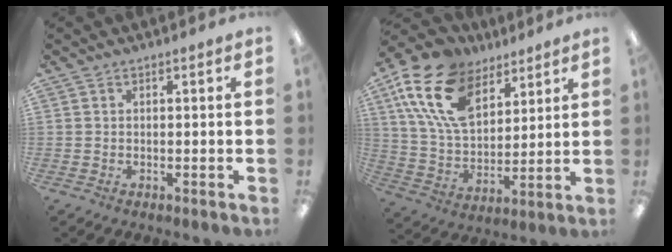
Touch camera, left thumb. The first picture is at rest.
{"total": 18.4, "force": [10.2, 10.9, 10.7], "torque": [-0.229, -0.036, 0.188]}